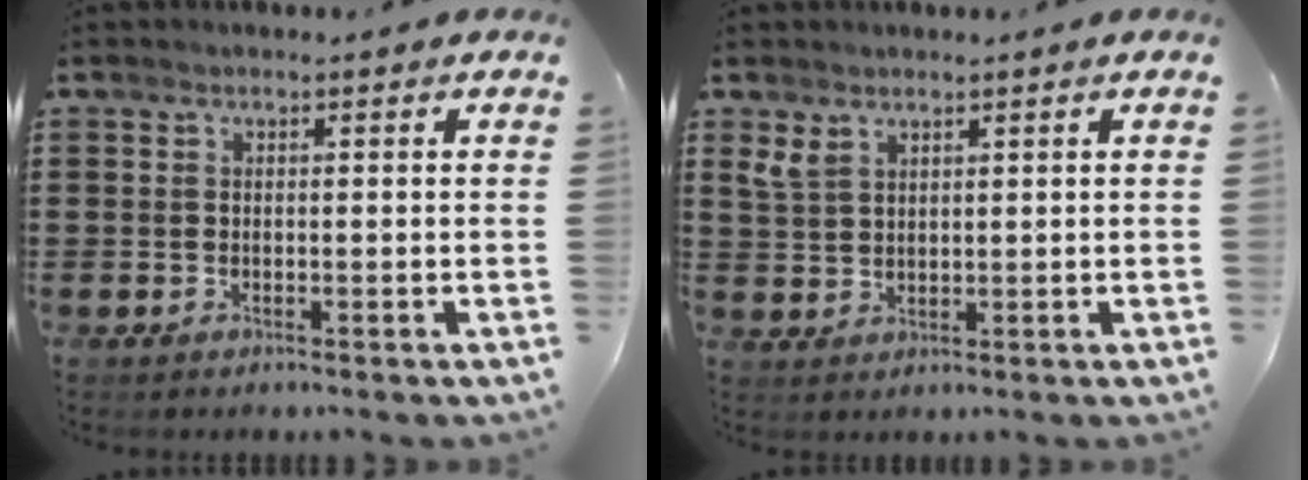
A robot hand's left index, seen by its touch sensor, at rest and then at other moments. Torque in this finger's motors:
{"motor_torque": [0.49, -0.48, 0.64, 0.06]}